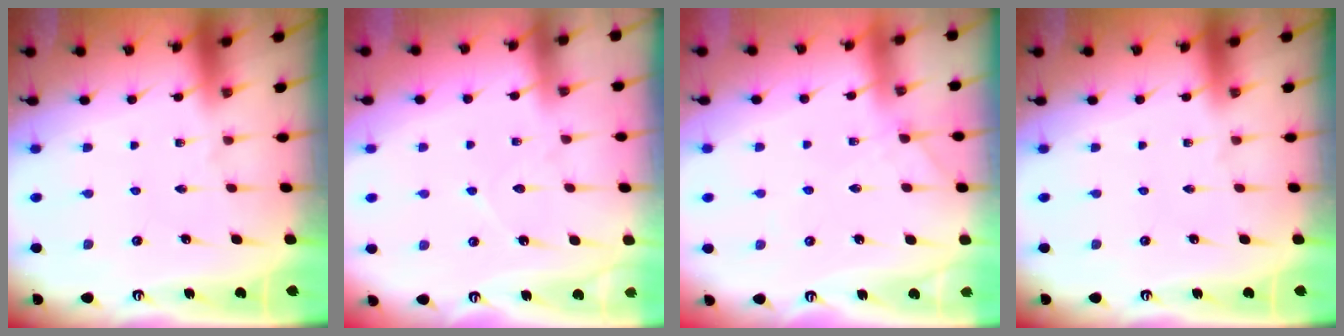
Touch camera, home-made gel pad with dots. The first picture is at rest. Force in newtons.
{"total": 5.0, "press": 5.0, "slide": 0.6}
{"total": 3.6, "press": 3.6, "slide": 0.4}
{"total": 0.0}